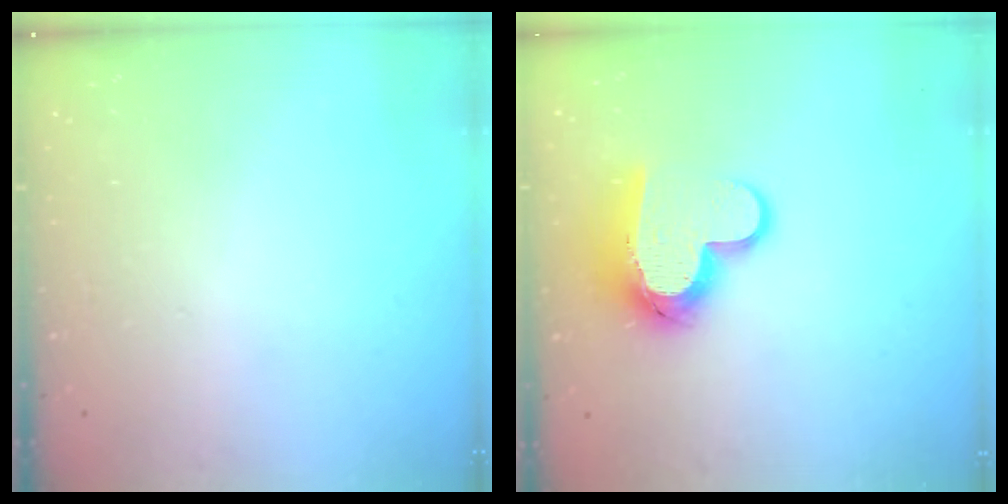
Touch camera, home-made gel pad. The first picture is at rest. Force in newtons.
{"total": 13.2, "press": 13.2, "slide": 0.9}